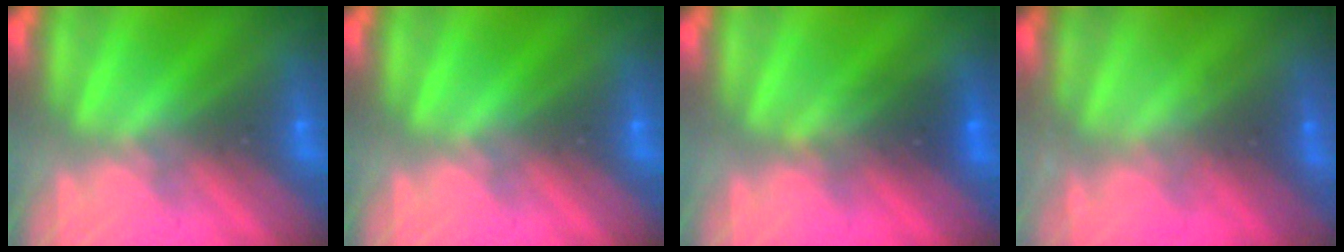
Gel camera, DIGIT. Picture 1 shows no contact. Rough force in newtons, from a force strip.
{"total": 0.0}
{"total": 2.8}
{"total": 2.3}